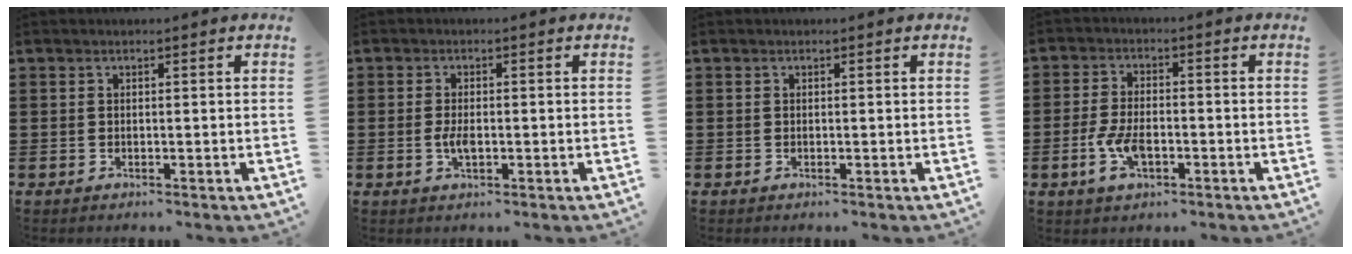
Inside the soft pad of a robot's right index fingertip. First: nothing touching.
{"total": 2.8, "force": [-0.5, 1.0, 2.5], "torque": [-0.056, -0.004, -0.011]}
{"total": 0.0}
{"total": 5.6, "force": [-1.9, 2.8, 4.5], "torque": [-0.111, -0.005, -0.040]}